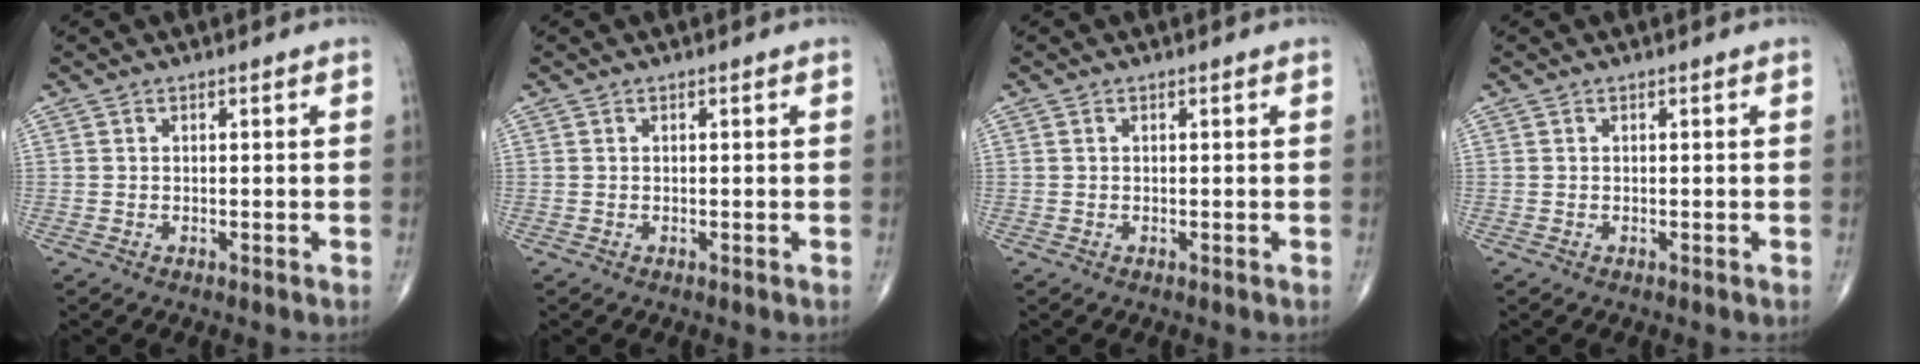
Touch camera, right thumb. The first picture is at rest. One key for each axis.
{"total": 0.0}
{"total": 0.0}
{"total": 0.0}